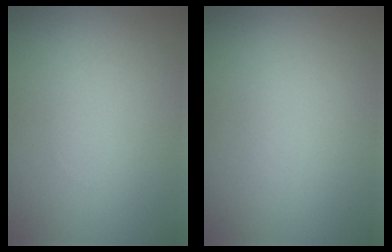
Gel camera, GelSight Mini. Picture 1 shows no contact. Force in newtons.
{"total": 0.0}